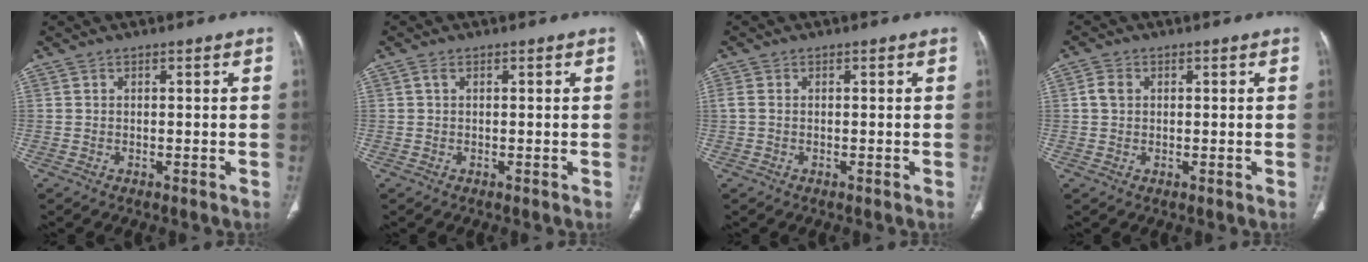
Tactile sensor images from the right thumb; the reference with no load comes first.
{"total": 0.7, "force": [0.2, 0.4, 0.5], "torque": [-0.015, 0.005, 0.002]}
{"total": 1.3, "force": [0.1, 1.0, 0.9], "torque": [-0.030, 0.003, 0.001]}
{"total": 2.5, "force": [0.5, 1.9, 1.4], "torque": [-0.028, 0.004, 0.008]}